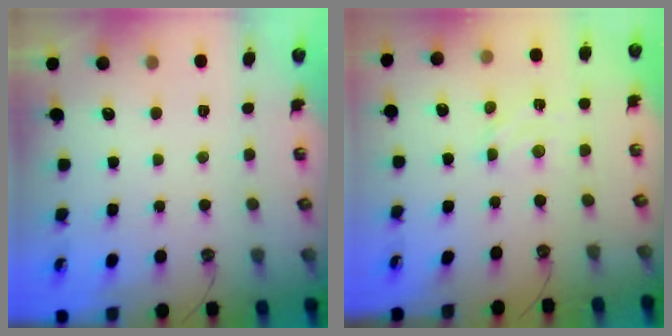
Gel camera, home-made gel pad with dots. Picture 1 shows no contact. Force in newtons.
{"total": 2.8, "press": 2.8, "slide": 0.4}